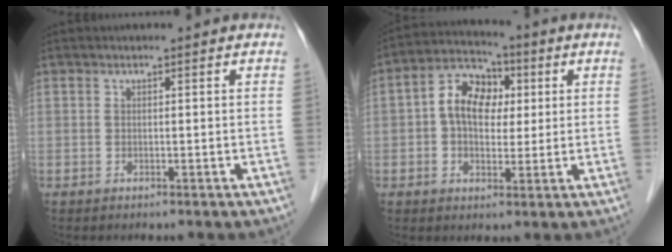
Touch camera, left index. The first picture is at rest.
{"total": 8.7, "force": [1.2, 5.8, 6.4], "torque": [-0.127, 0.034, 0.018]}